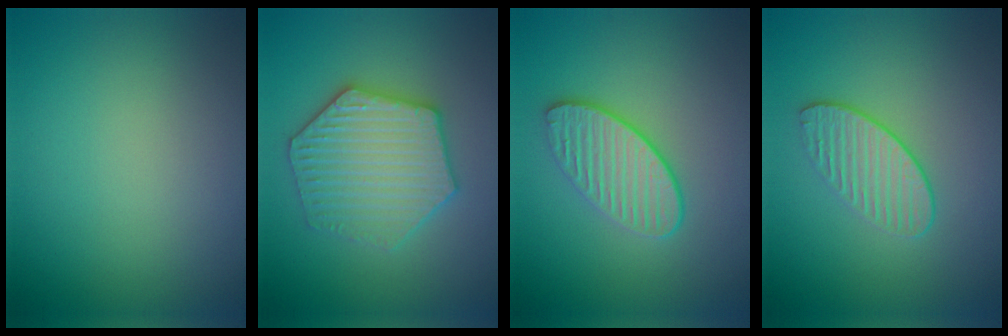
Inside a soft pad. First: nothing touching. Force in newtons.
{"total": 6.2, "press": 6.1, "slide": 1.1}
{"total": 3.5, "press": 3.2, "slide": 1.3}
{"total": 2.2, "press": 1.8, "slide": 1.2}